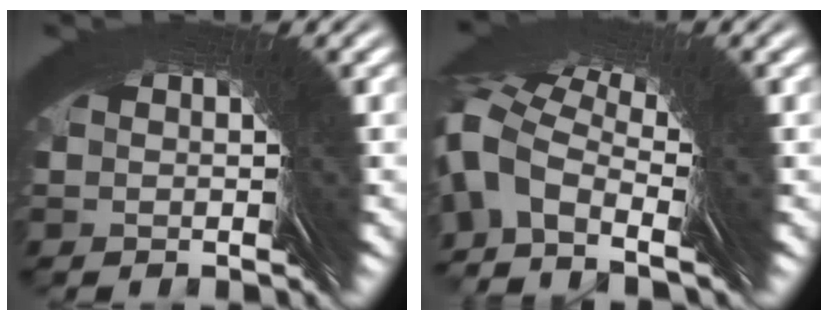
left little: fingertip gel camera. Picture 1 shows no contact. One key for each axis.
{"total": 3.1, "fx": 2.4, "fy": 1.8, "fz": 1.0, "tx": -0.013, "ty": 0.033, "tz": 0.009}